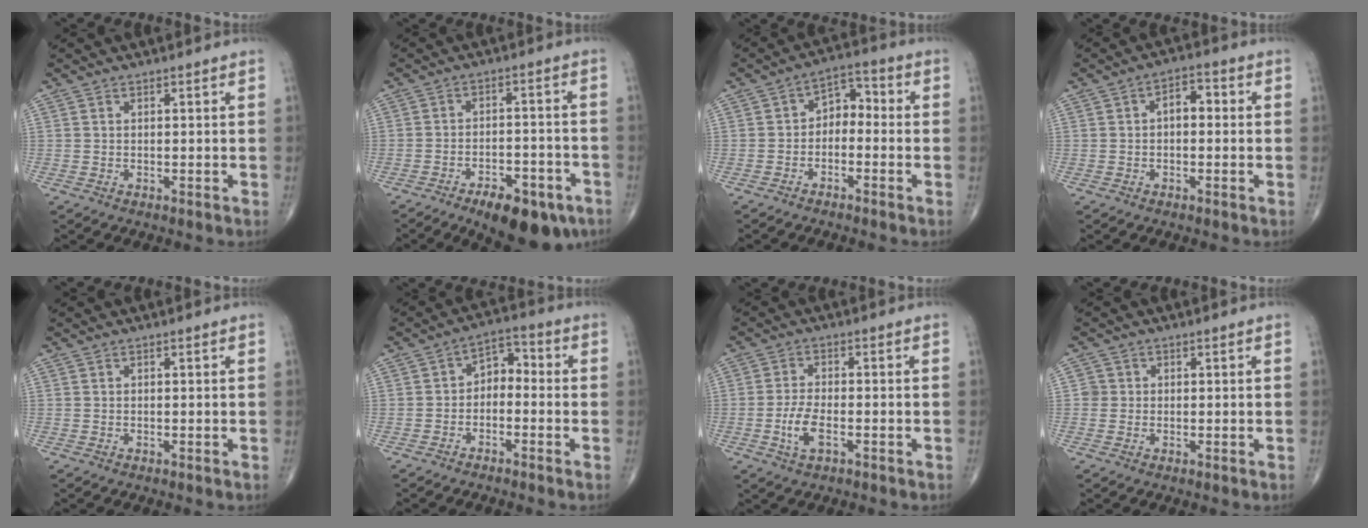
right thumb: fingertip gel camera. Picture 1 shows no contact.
{"total": 13.1, "force": [-8.2, 5.7, 8.5], "torque": [-0.100, 0.042, -0.114]}
{"total": 5.5, "force": [-1.4, 3.8, 3.7], "torque": [-0.035, 0.038, -0.040]}
{"total": 4.3, "force": [0.1, 2.6, 3.4], "torque": [-0.037, 0.017, -0.010]}
{"total": 0.0}
{"total": 5.3, "force": [-1.4, 3.7, 3.6], "torque": [-0.038, 0.038, -0.039]}
{"total": 5.1, "force": [-1.8, 2.2, 4.2], "torque": [-0.089, 0.008, -0.033]}
{"total": 1.7, "force": [0.0, 1.7, 0.1], "torque": [0.009, 0.006, -0.003]}